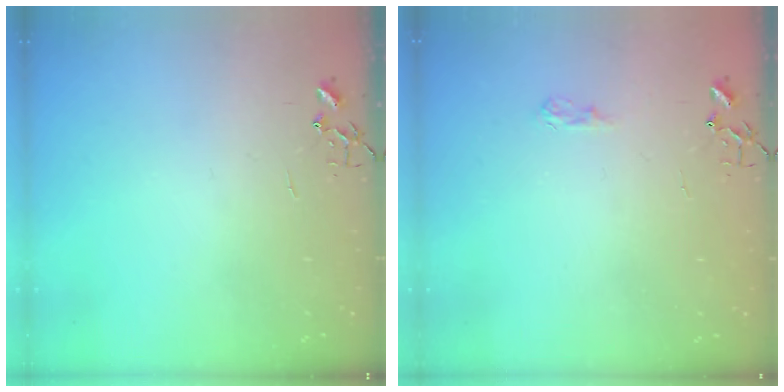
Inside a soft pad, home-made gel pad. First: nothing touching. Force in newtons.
{"total": 6.9, "press": 6.9, "slide": 0.8}